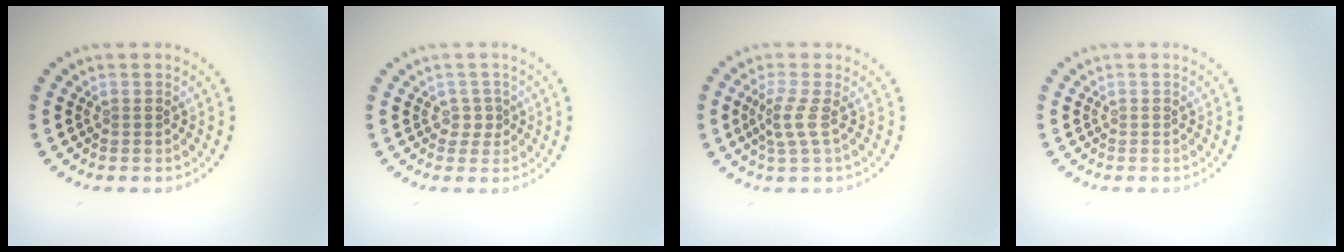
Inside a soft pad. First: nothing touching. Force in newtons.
{"total": 1.2, "press": 0.9, "slide": 0.7}
{"total": 2.0, "press": 1.5, "slide": 1.4}
{"total": 0.0}